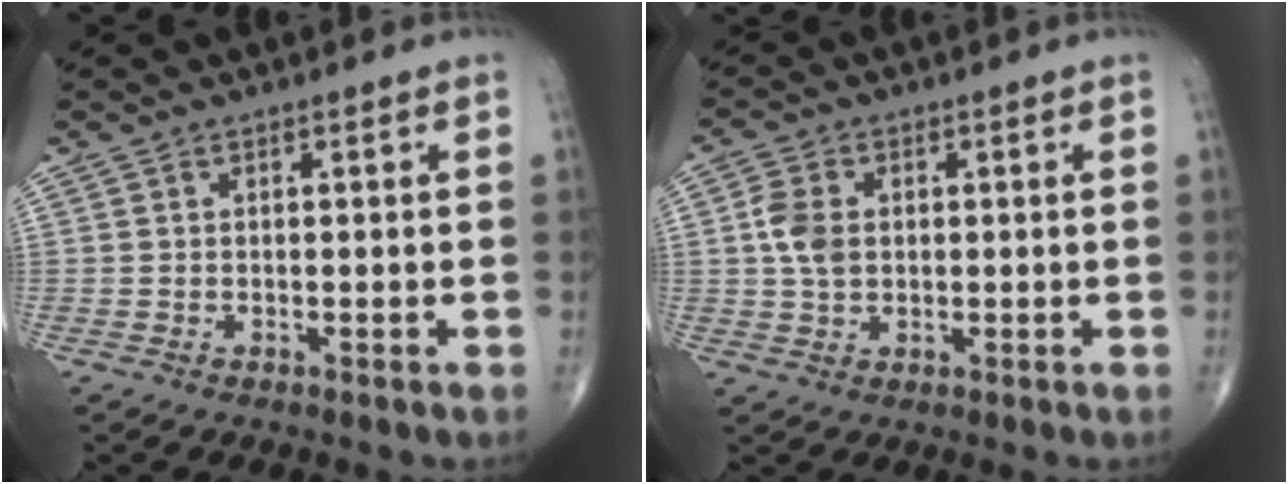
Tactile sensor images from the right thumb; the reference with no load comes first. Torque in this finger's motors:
{"motor_torque": [0.95, 0.75, 0.90, 0.30, 0.04]}